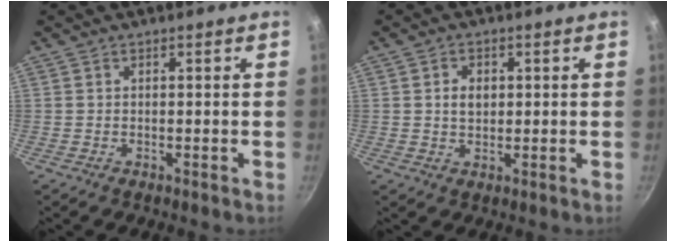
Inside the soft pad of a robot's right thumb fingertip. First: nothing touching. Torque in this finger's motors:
{"motor_torque": [-0.42, 0.43, 0.21, 0.04, 0.04]}